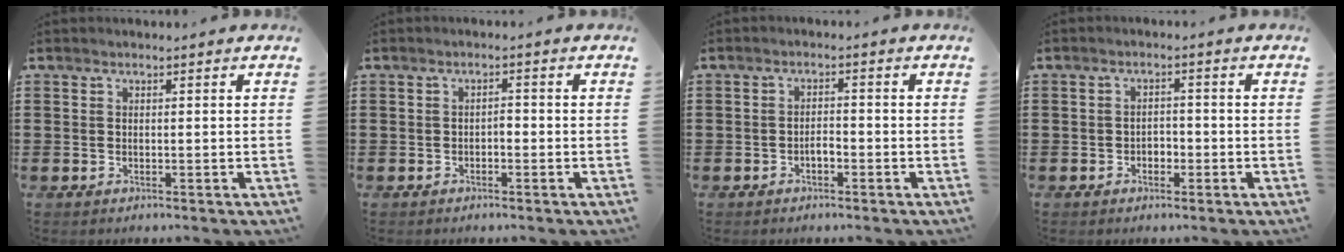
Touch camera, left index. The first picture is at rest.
{"total": 1.0, "force": [-0.6, 0.4, 0.7], "torque": [-0.016, -0.001, -0.012]}
{"total": 1.8, "force": [-0.9, 0.6, 1.5], "torque": [-0.030, 0.003, -0.019]}
{"total": 1.7, "force": [-1.0, 1.1, 0.8], "torque": [-0.020, 0.002, -0.022]}